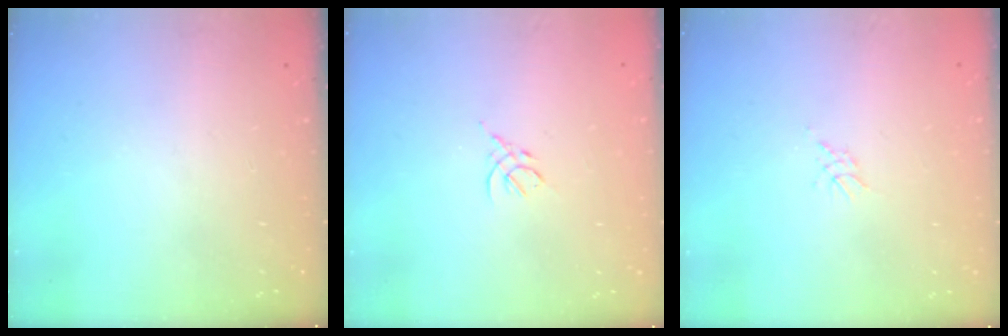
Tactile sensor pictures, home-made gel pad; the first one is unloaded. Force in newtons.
{"total": 3.0, "press": 3.0, "slide": 0.7}
{"total": 2.1, "press": 2.1, "slide": 0.5}